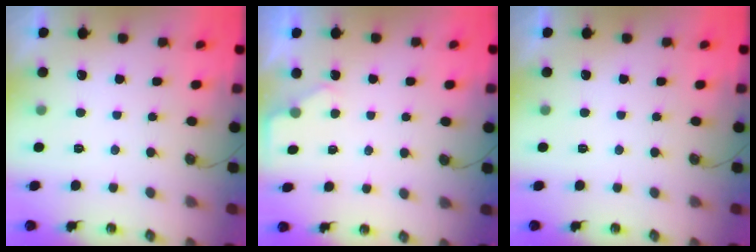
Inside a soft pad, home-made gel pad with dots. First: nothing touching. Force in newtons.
{"total": 1.9, "press": 1.9, "slide": 0.3}
{"total": 0.0}